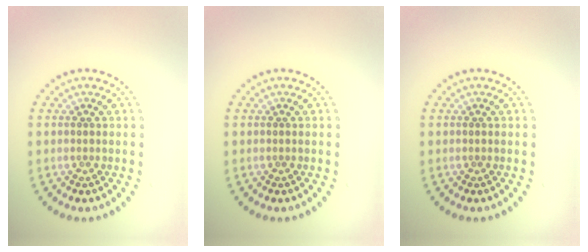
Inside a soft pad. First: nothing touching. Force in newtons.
{"total": 0.0}
{"total": 0.0}